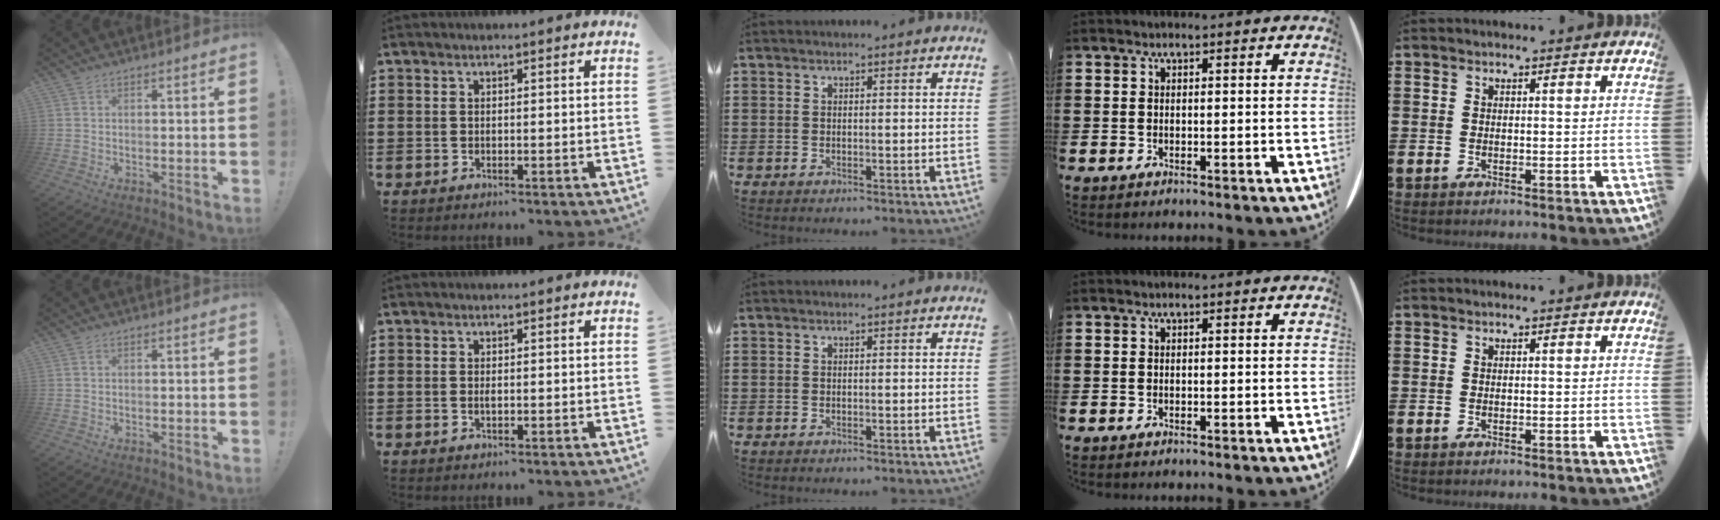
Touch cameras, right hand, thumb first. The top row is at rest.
{"index": {"total": 0.7, "force": [0.0, 0.3, 0.6], "torque": [-0.013, -0.002, 0.000]}}